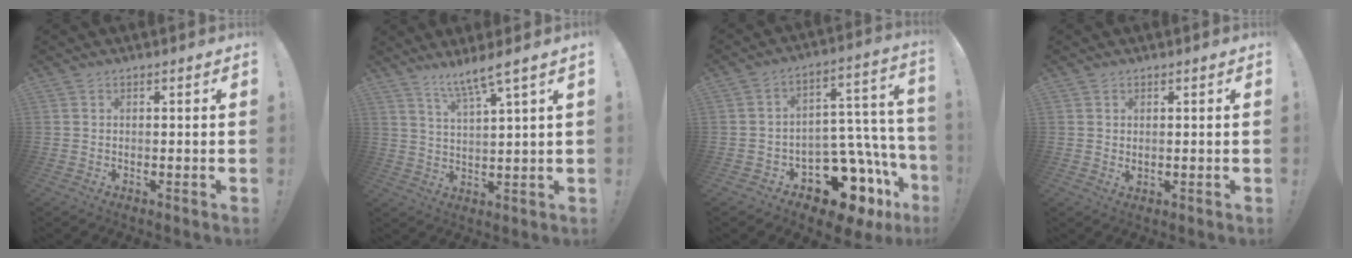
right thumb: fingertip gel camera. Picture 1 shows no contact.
{"total": 6.8, "force": [5.5, -0.6, 4.0], "torque": [-0.073, -0.032, 0.091]}
{"total": 16.4, "force": [-9.9, 8.9, 9.6], "torque": [-0.094, 0.052, -0.158]}
{"total": 1.2, "force": [0.8, 0.7, 0.6], "torque": [-0.006, -0.002, 0.014]}